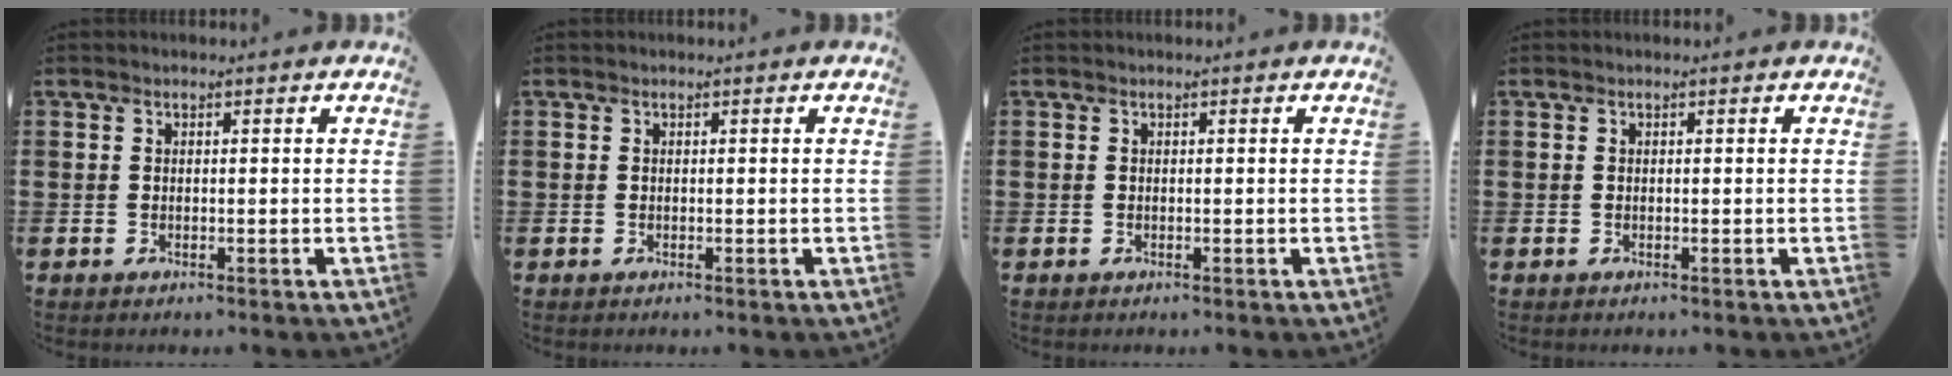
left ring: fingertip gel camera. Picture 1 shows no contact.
{"total": 0.0}
{"total": 0.0}
{"total": 0.0}